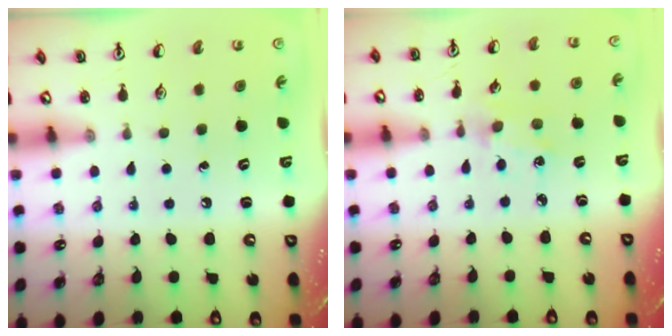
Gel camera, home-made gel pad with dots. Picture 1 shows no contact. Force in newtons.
{"total": 3.1, "press": 3.0, "slide": 0.5}